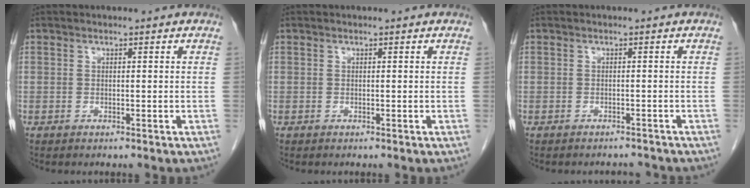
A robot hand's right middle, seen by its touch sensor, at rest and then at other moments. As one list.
[{"total": 0.0}, {"total": 2.0, "force": [-1.9, 0.5, -0.3], "torque": [0.006, -0.003, -0.025]}]